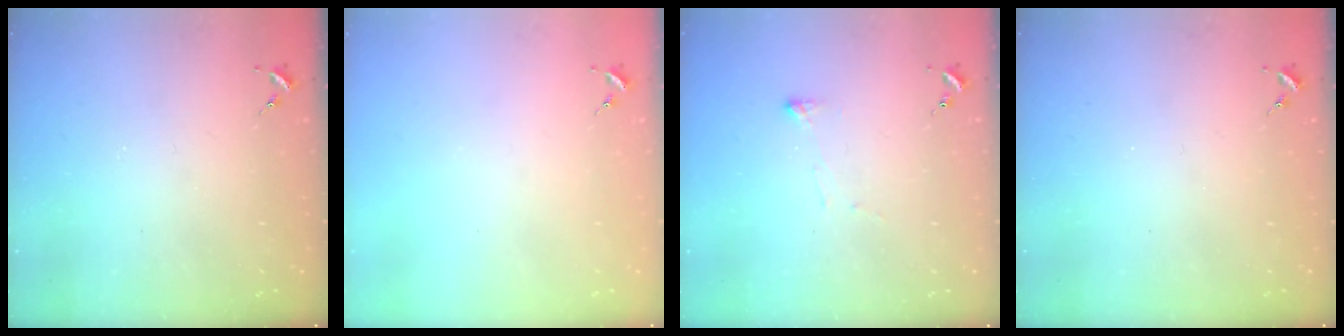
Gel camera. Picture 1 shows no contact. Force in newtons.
{"total": 0.0}
{"total": 3.5, "press": 3.5, "slide": 0.4}
{"total": 0.0}